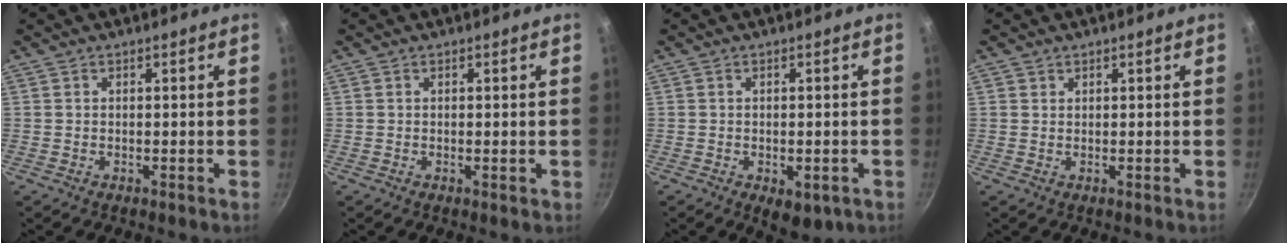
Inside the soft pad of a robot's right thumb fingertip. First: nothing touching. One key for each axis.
{"total": 0.6, "fx": -0.1, "fy": 0.1, "fz": 0.5, "tx": -0.007, "ty": -0.002, "tz": -0.002}
{"total": 5.7, "fx": -2.2, "fy": 3.0, "fz": 4.3, "tx": -0.040, "ty": 0.001, "tz": -0.021}
{"total": 0.7, "fx": 0.4, "fy": 0.5, "fz": 0.1, "tx": 0.005, "ty": -0.001, "tz": 0.007}